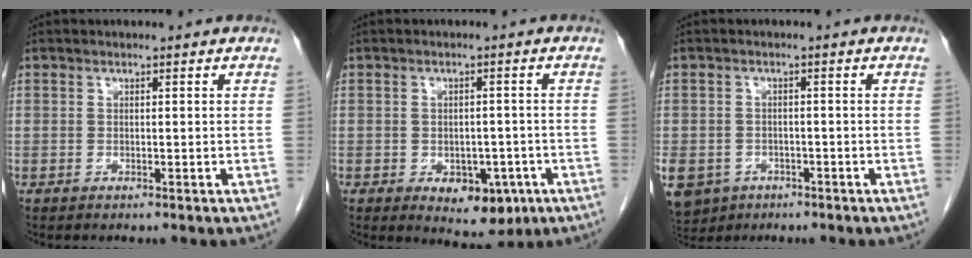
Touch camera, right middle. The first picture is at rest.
{"total": 6.5, "force": [-2.7, 3.7, 4.5], "torque": [-0.050, 0.000, -0.023]}
{"total": 10.6, "force": [-5.4, 8.3, 3.7], "torque": [-0.109, -0.004, -0.077]}